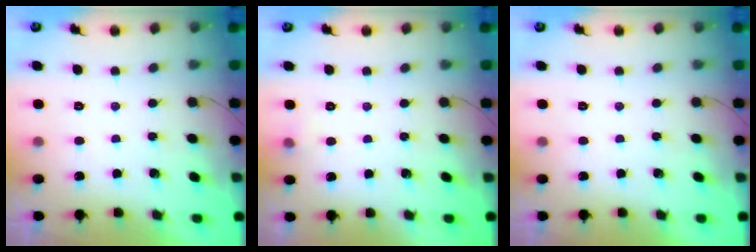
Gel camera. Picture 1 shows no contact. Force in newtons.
{"total": 3.1, "press": 2.5, "slide": 1.9}
{"total": 0.0}